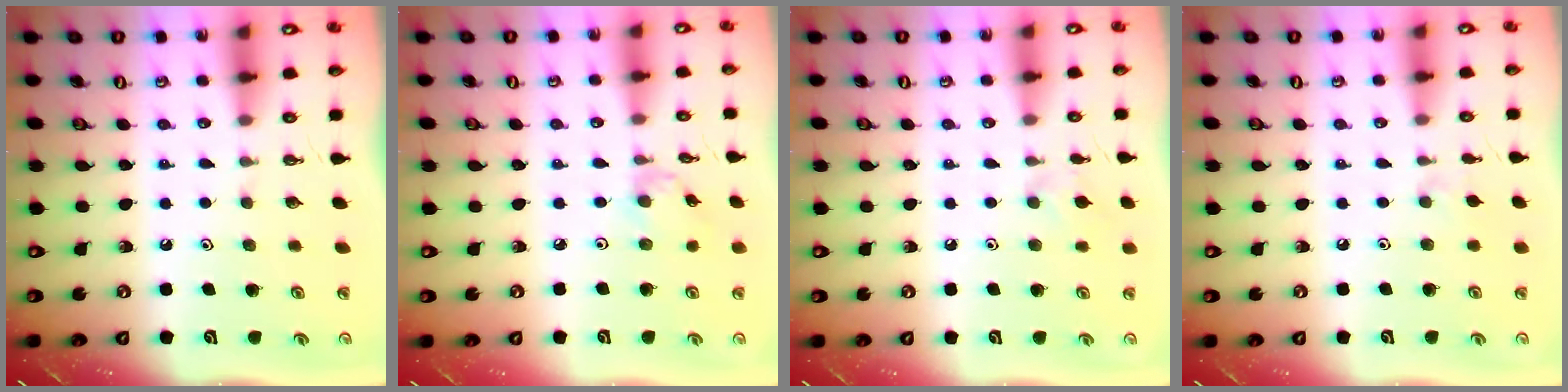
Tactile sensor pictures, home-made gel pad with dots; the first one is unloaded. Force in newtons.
{"total": 2.6, "press": 2.5, "slide": 0.5}
{"total": 7.5, "press": 7.5, "slide": 0.8}
{"total": 2.5, "press": 2.4, "slide": 0.5}